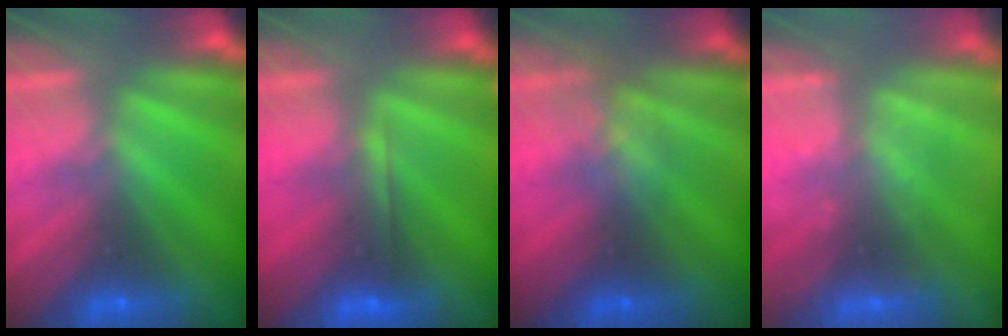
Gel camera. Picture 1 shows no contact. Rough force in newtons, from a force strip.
{"total": 1.8}
{"total": 2.8}
{"total": 2.3}